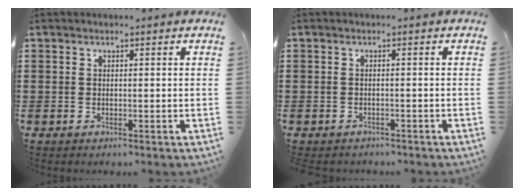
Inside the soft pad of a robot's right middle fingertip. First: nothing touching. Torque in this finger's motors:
{"motor_torque": [1.17, -0.44, 0.31, 0.07]}